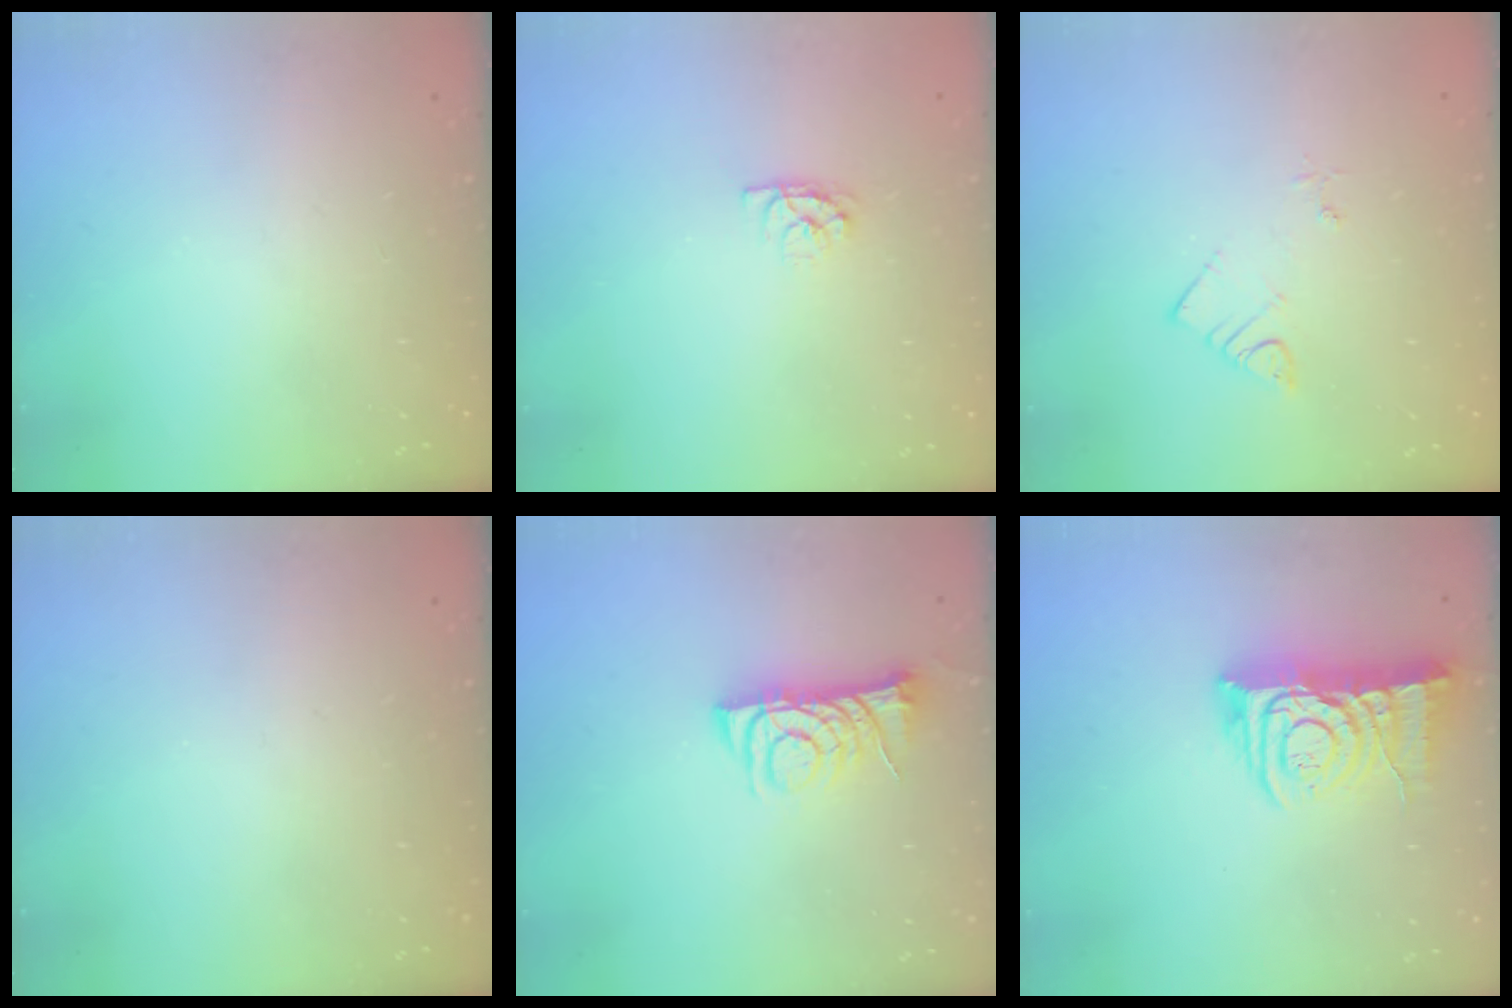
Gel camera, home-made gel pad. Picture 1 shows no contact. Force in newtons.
{"total": 3.9, "press": 3.9, "slide": 0.3}
{"total": 4.8, "press": 4.8, "slide": 0.2}
{"total": 0.0}
{"total": 7.6, "press": 7.5, "slide": 0.9}
{"total": 10.3, "press": 10.2, "slide": 1.1}